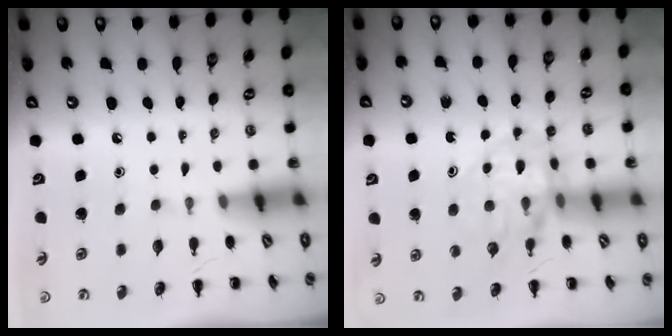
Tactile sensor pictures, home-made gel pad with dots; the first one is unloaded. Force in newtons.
{"total": 12.3, "press": 11.8, "slide": 3.4}